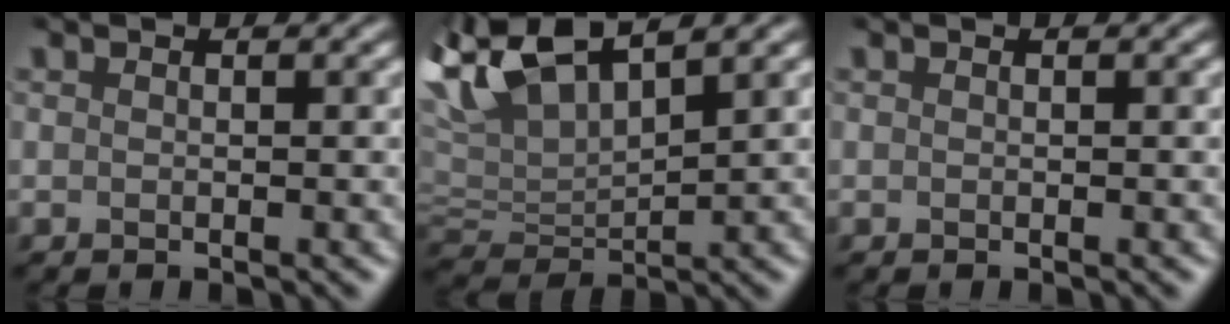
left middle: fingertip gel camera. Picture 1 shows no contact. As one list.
[{"total": 5.5, "force": [4.2, 1.3, 3.3], "torque": [-0.119, 0.020, 0.103]}, {"total": 0.0}]